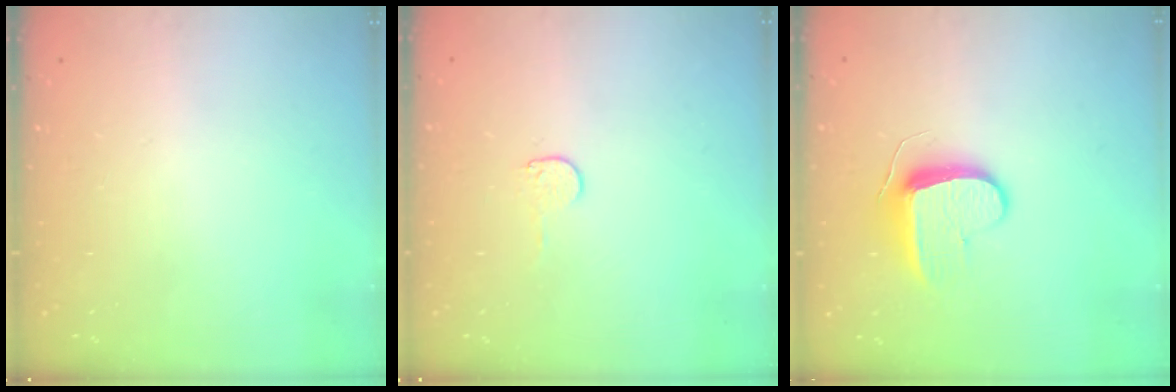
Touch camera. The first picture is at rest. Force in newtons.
{"total": 4.0, "press": 4.0, "slide": 0.3}
{"total": 9.3, "press": 9.3, "slide": 0.1}